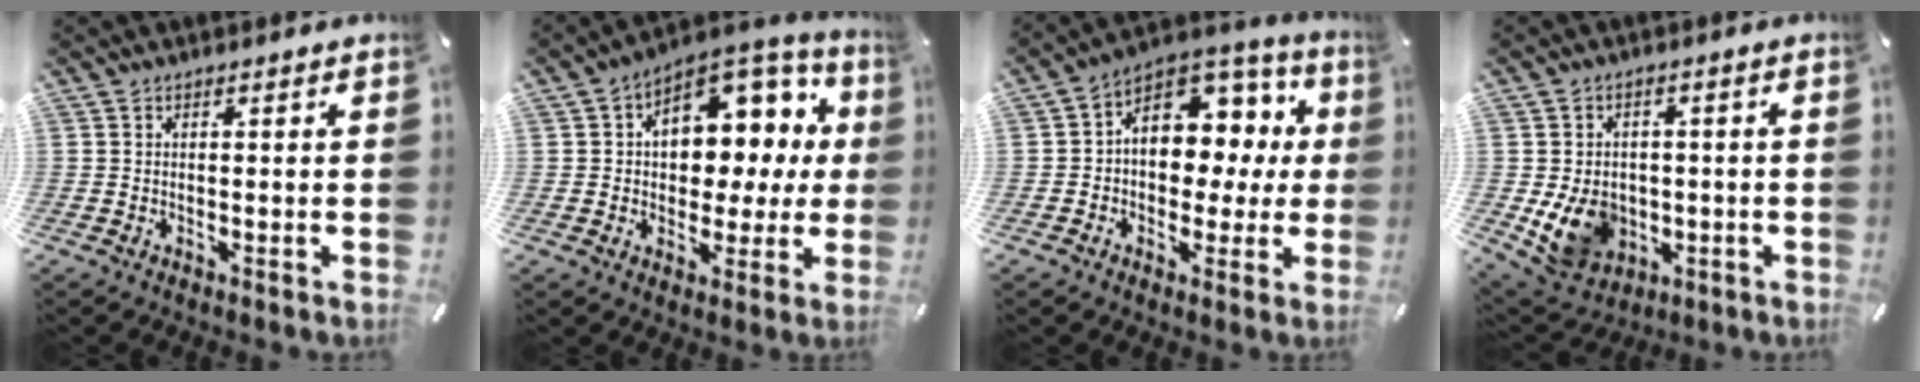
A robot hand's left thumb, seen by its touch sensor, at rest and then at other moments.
{"total": 11.2, "force": [3.3, 8.4, 6.6], "torque": [-0.077, -0.038, 0.062]}
{"total": 10.5, "force": [1.9, 8.6, 5.7], "torque": [-0.083, -0.020, 0.040]}
{"total": 11.2, "force": [-2.2, 9.2, 6.0], "torque": [-0.125, 0.005, -0.038]}